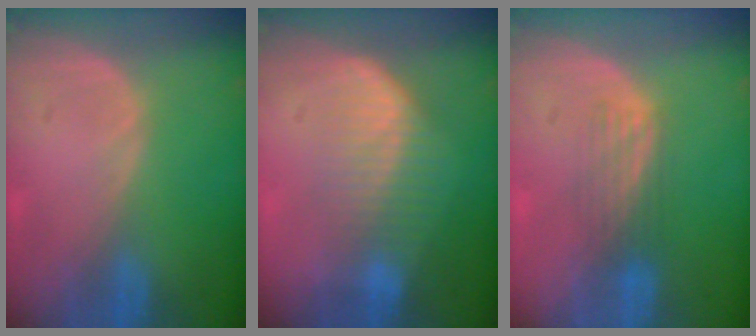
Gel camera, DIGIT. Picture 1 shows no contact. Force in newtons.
{"total": 6.7, "press": 6.3, "slide": 2.3}
{"total": 3.3, "press": 3.3, "slide": 0.0}